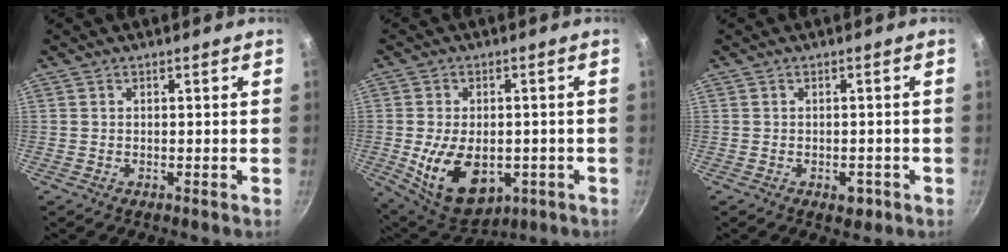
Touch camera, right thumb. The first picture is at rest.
{"total": 14.3, "force": [-3.0, 9.1, 10.5], "torque": [-0.156, -0.001, -0.026]}
{"total": 2.8, "force": [-1.3, 1.7, 1.7], "torque": [-0.015, 0.013, -0.009]}